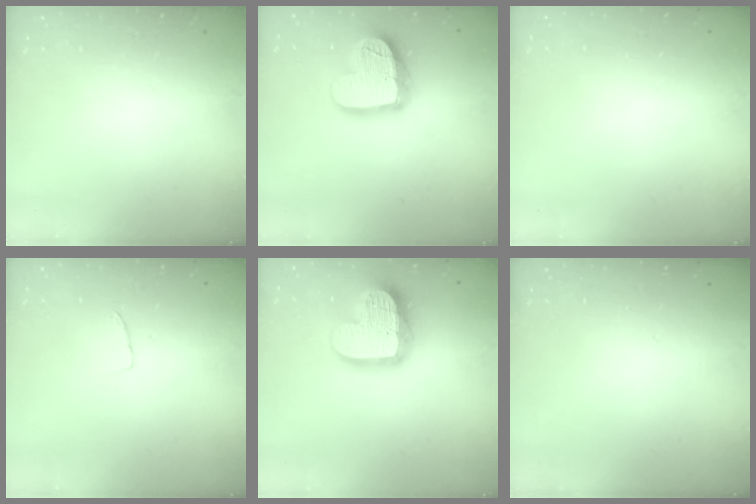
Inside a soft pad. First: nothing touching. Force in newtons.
{"total": 17.8, "press": 17.8, "slide": 1.4}
{"total": 0.0}
{"total": 3.7, "press": 3.7, "slide": 0.2}
{"total": 19.0, "press": 19.0, "slide": 1.6}
{"total": 0.0}